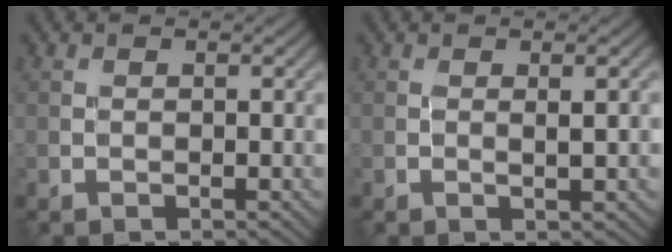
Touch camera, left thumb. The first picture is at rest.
{"total": 2.1, "force": [0.2, 0.4, 2.1], "torque": [-0.030, 0.005, 0.002]}